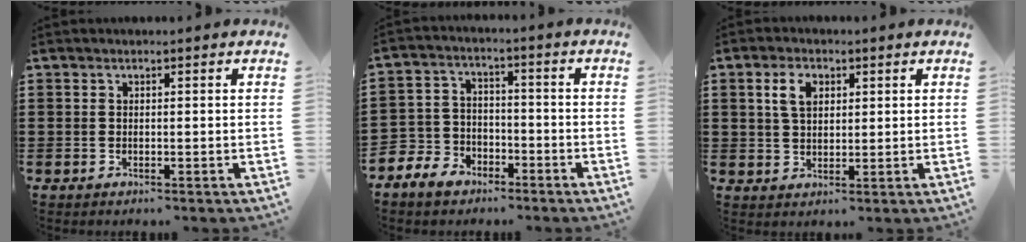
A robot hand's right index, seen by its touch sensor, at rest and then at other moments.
{"total": 5.1, "force": [-3.9, 3.3, 0.6], "torque": [-0.047, 0.005, -0.086]}
{"total": 4.4, "force": [1.5, 2.7, 3.1], "torque": [-0.072, 0.014, 0.025]}